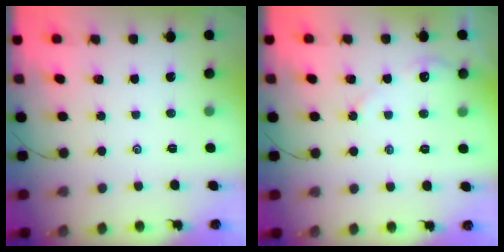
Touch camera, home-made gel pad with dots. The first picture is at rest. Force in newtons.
{"total": 3.5, "press": 3.5, "slide": 0.3}